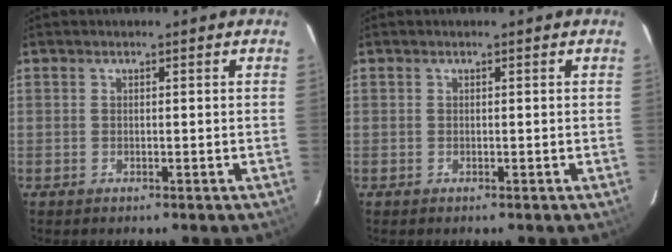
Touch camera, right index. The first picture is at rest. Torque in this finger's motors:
{"motor_torque": [0.00, 0.00, 0.01, 0.00]}